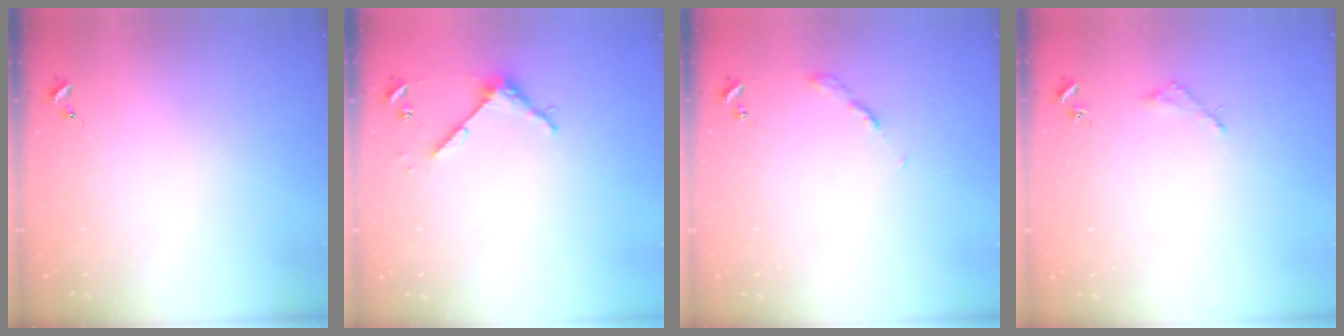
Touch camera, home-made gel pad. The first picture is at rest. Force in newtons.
{"total": 4.5, "press": 4.5, "slide": 0.5}
{"total": 2.7, "press": 2.6, "slide": 0.3}
{"total": 1.6, "press": 1.6, "slide": 0.2}